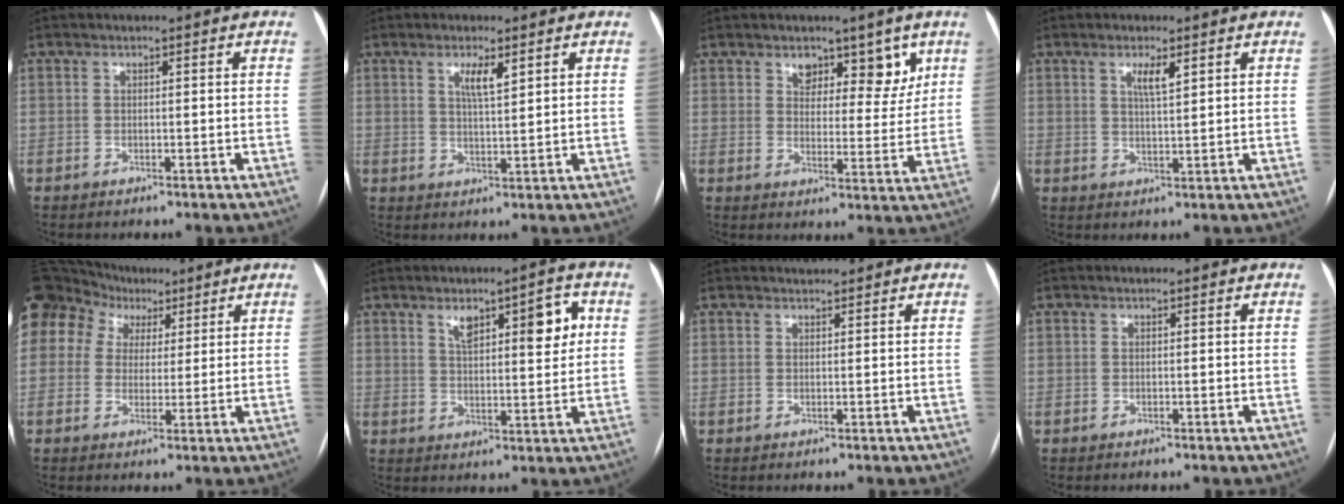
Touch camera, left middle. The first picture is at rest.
{"total": 3.5, "force": [1.9, 0.5, 2.9], "torque": [-0.053, -0.001, 0.033]}
{"total": 6.8, "force": [4.6, 3.7, 3.2], "torque": [-0.019, 0.000, 0.068]}
{"total": 3.0, "force": [1.6, 0.3, 2.5], "torque": [-0.047, -0.001, 0.028]}
{"total": 20.6, "force": [9.3, 16.7, 7.7], "torque": [-0.240, 0.108, 0.180]}
{"total": 8.7, "force": [3.6, 2.5, 7.5], "torque": [-0.105, 0.011, 0.056]}
{"total": 1.4, "force": [1.4, 0.3, 0.1], "torque": [-0.006, 0.010, 0.024]}
{"total": 0.0}